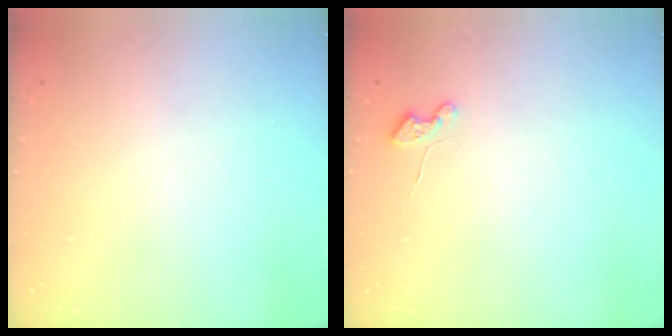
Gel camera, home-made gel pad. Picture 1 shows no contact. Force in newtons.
{"total": 3.6, "press": 3.6, "slide": 0.6}